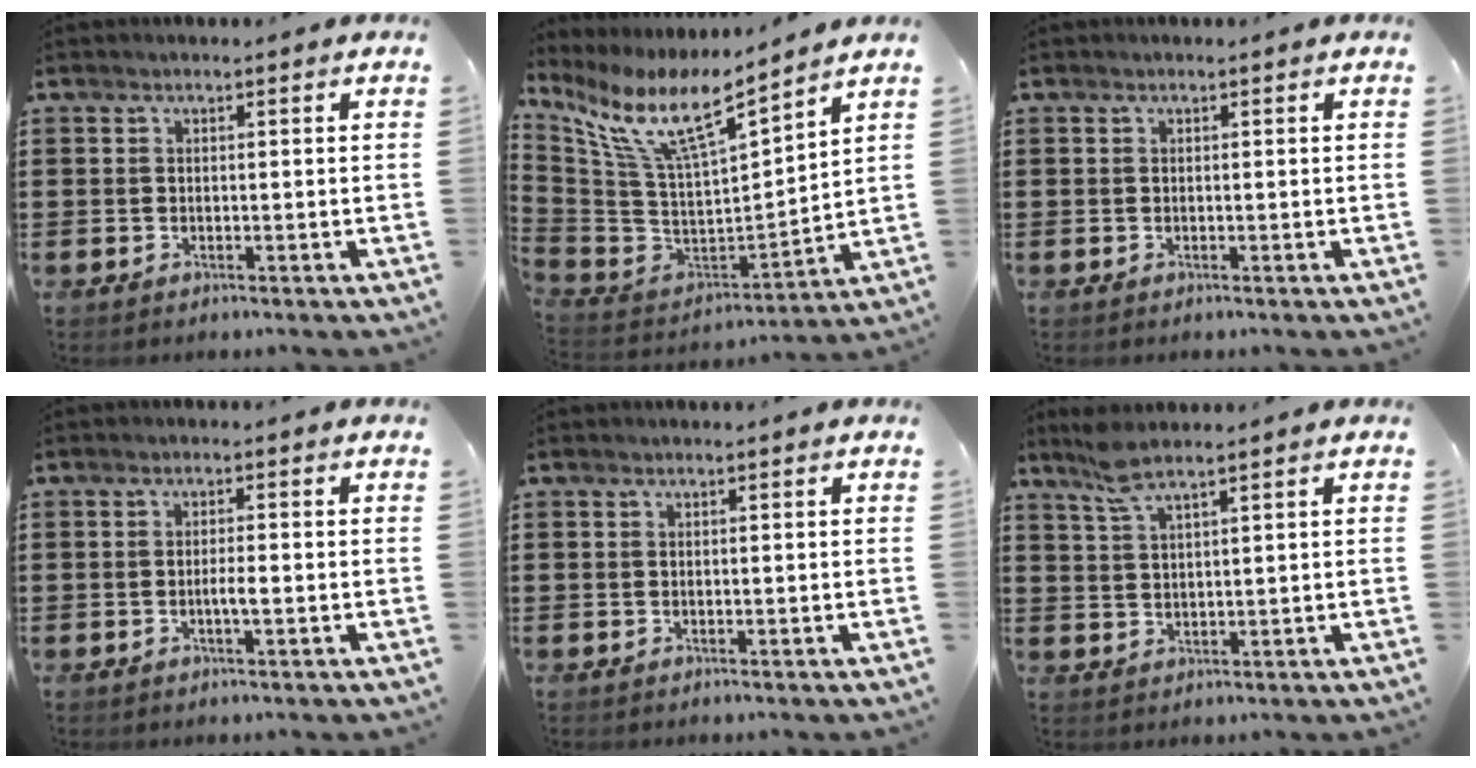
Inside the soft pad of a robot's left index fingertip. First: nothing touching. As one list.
[{"total": 12.1, "force": [8.0, 2.6, 8.6], "torque": [-0.195, -0.053, 0.136]}, {"total": 0.0}, {"total": 2.2, "force": [-0.5, 0.3, 2.1], "torque": [-0.038, 0.000, -0.009]}, {"total": 0.0}, {"total": 4.6, "force": [3.3, 0.6, 3.0], "torque": [-0.068, 0.001, 0.060]}]